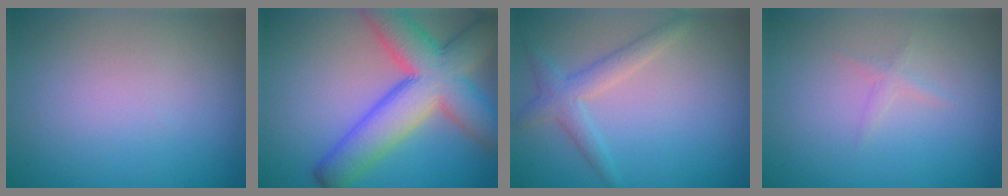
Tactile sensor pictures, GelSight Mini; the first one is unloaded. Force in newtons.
{"total": 9.8, "press": 9.8, "slide": 0.5}
{"total": 2.4, "press": 2.4, "slide": 0.2}
{"total": 0.7, "press": 0.7, "slide": 0.0}